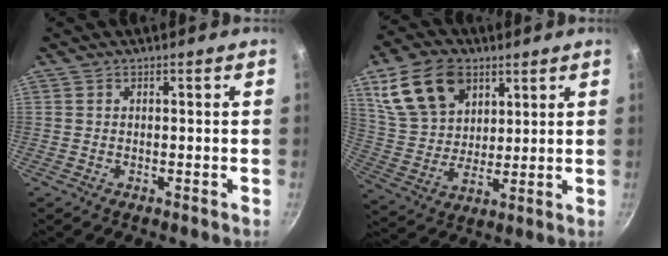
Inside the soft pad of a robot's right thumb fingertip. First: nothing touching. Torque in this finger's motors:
{"motor_torque": [-0.89, 1.50, 0.45, -0.20, 0.14]}